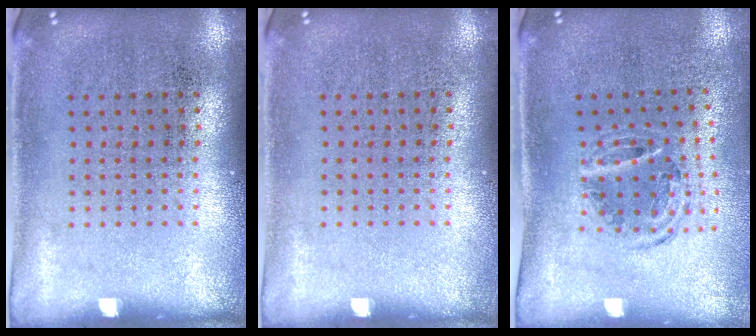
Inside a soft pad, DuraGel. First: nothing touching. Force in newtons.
{"total": 0.0}
{"total": 0.9, "press": 0.9, "slide": 0.2}